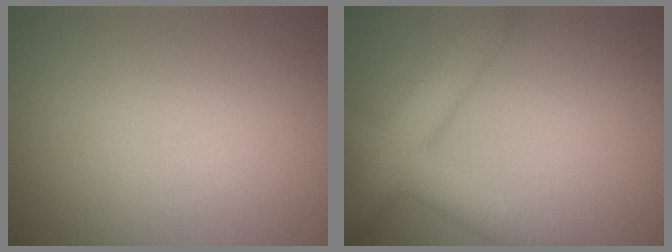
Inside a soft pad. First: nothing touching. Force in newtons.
{"total": 6.7, "press": 6.7, "slide": 0.3}